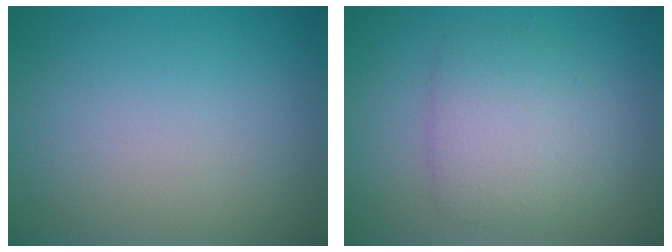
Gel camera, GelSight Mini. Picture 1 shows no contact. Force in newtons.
{"total": 4.0, "press": 4.0, "slide": 0.0}